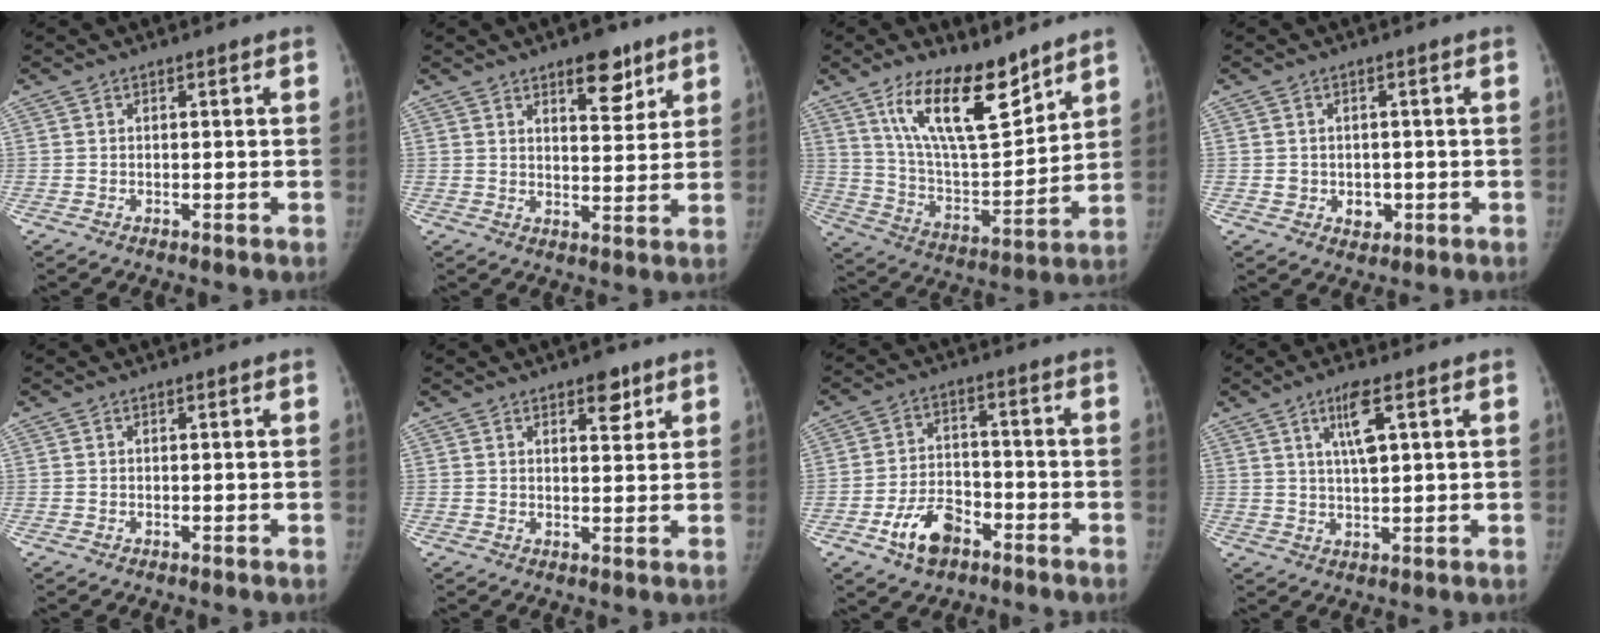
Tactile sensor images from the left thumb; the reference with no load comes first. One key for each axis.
{"total": 7.8, "fx": 5.1, "fy": 3.3, "fz": 4.9, "tx": -0.042, "ty": -0.031, "tz": 0.073}
{"total": 17.8, "fx": 11.8, "fy": 6.2, "fz": 11.8, "tx": -0.165, "ty": -0.076, "tz": 0.222}
{"total": 3.7, "fx": -0.6, "fy": 3.2, "fz": 1.7, "tx": -0.008, "ty": 0.003, "tz": -0.001}
{"total": 0.0}
{"total": 4.3, "fx": 2.7, "fy": 2.0, "fz": 2.7, "tx": -0.019, "ty": -0.015, "tz": 0.038}
{"total": 9.0, "fx": -4.9, "fy": 5.5, "fz": 5.2, "tx": -0.081, "ty": 0.030, "tz": -0.084}
{"total": 6.2, "fx": 2.6, "fy": 1.5, "fz": 5.4, "tx": -0.098, "ty": -0.009, "tz": 0.051}